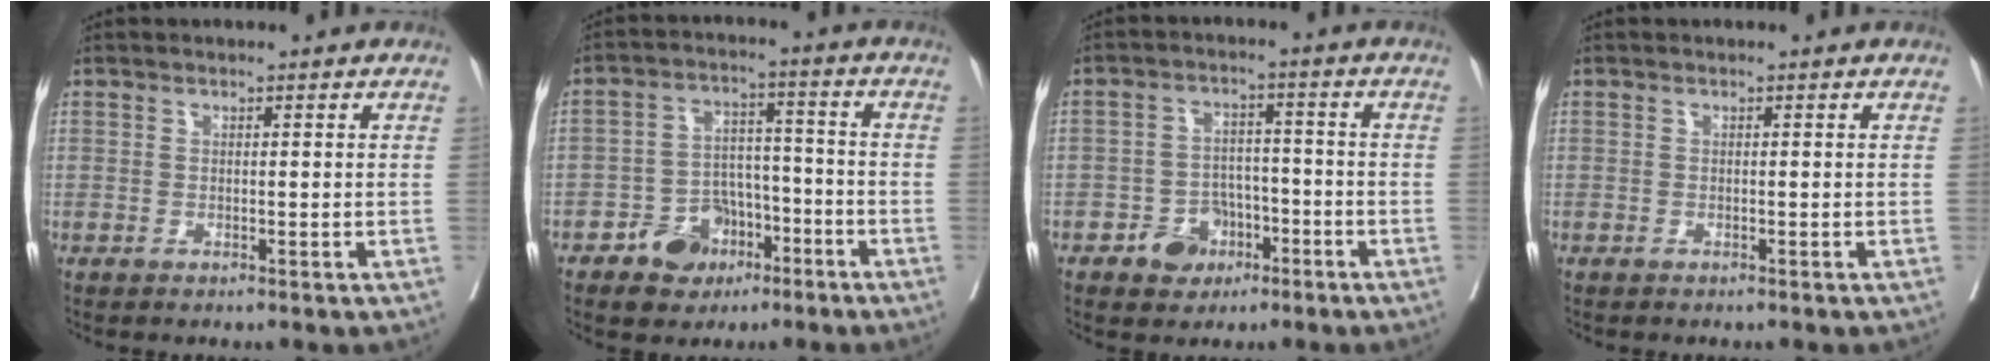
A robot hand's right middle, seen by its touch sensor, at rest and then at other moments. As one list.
[{"total": 7.8, "force": [-4.5, 5.7, 2.8], "torque": [-0.046, 0.019, -0.069]}, {"total": 5.6, "force": [-3.0, 4.3, 1.9], "torque": [-0.028, 0.014, -0.042]}, {"total": 0.0}]